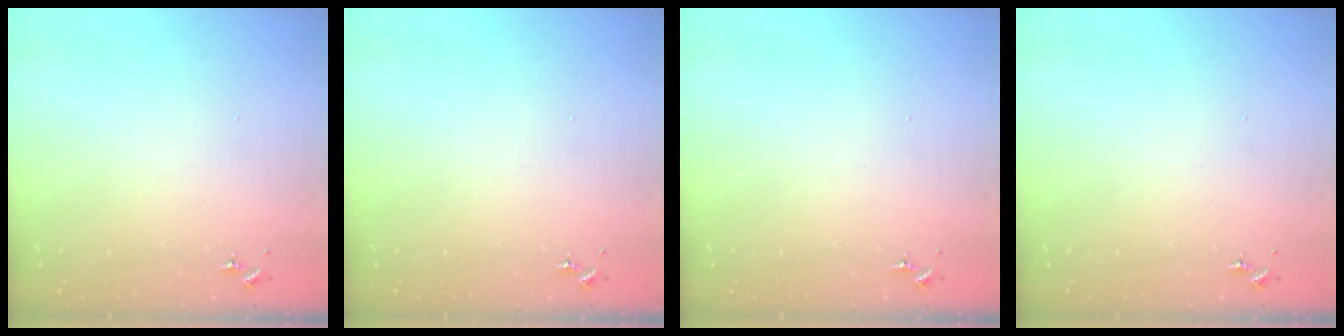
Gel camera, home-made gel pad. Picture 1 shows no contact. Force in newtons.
{"total": 0.0}
{"total": 0.0}
{"total": 0.0}